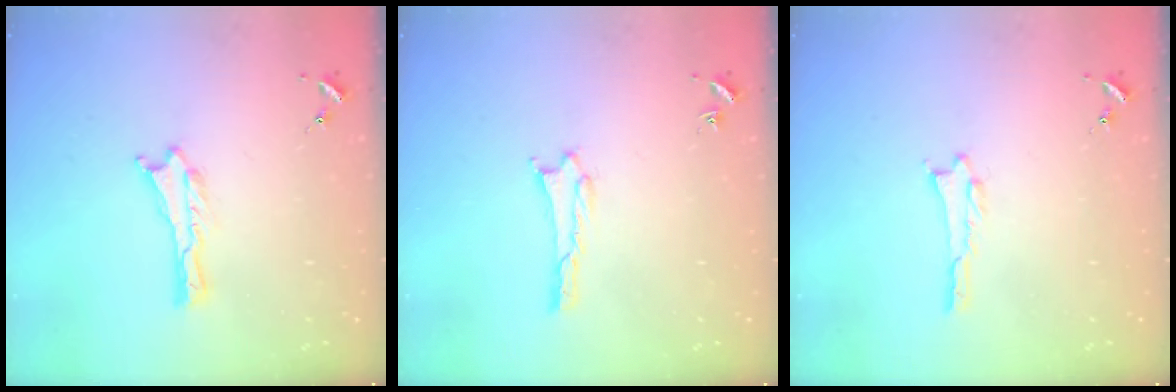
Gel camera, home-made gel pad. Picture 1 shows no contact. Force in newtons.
{"total": 0.9, "press": 0.8, "slide": 0.1}
{"total": 0.0}